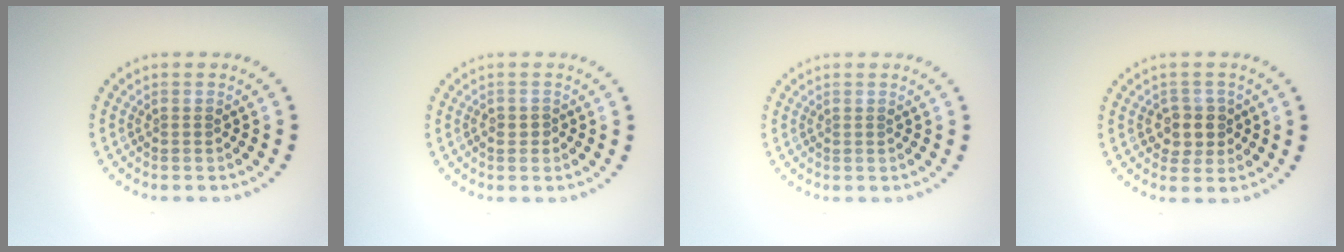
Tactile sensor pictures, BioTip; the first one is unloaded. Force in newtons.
{"total": 0.6, "press": 0.6, "slide": 0.3}
{"total": 0.0}
{"total": 2.5, "press": 2.3, "slide": 0.9}